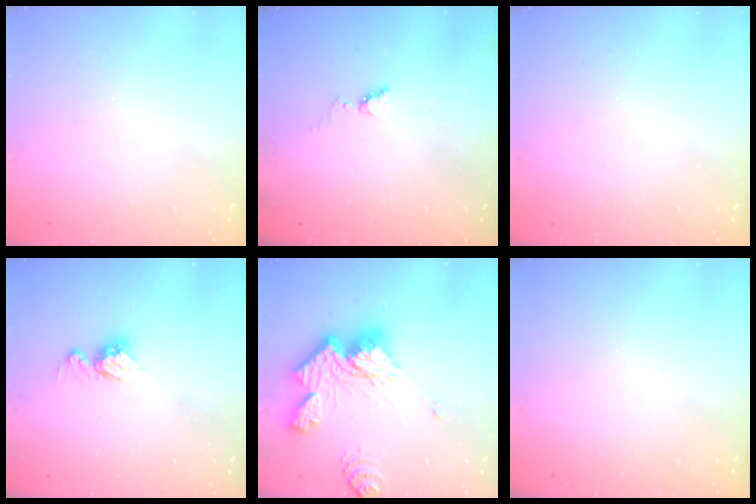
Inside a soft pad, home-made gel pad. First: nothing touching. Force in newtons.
{"total": 4.0, "press": 3.9, "slide": 0.5}
{"total": 0.0}
{"total": 8.4, "press": 8.4, "slide": 0.7}
{"total": 19.3, "press": 19.1, "slide": 2.0}
{"total": 0.0}